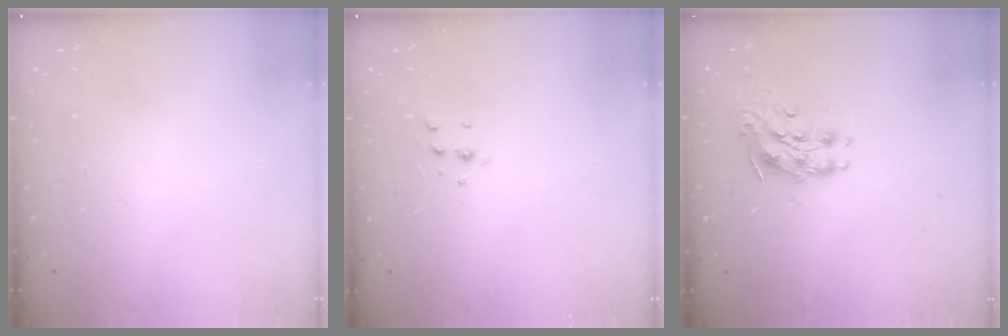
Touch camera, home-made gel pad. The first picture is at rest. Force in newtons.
{"total": 4.5, "press": 4.3, "slide": 1.3}
{"total": 9.0, "press": 9.0, "slide": 0.1}